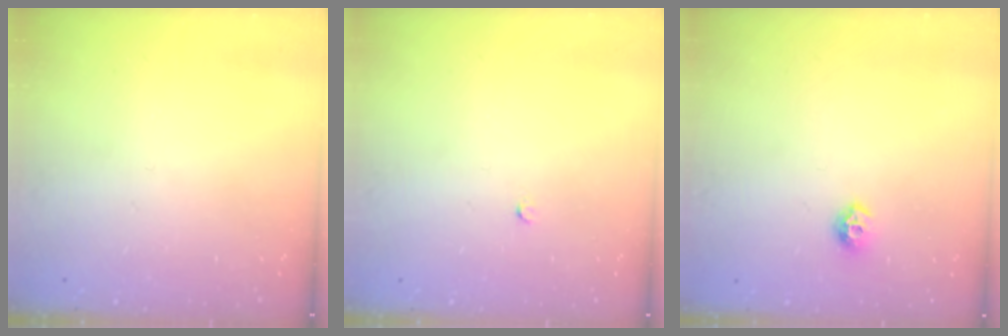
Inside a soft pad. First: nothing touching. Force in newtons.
{"total": 2.0, "press": 2.0, "slide": 0.3}
{"total": 7.2, "press": 7.1, "slide": 1.0}